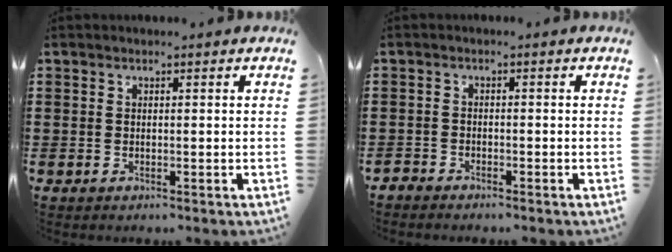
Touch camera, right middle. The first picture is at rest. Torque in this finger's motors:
{"motor_torque": [-0.46, 0.43, 0.01, -0.02]}